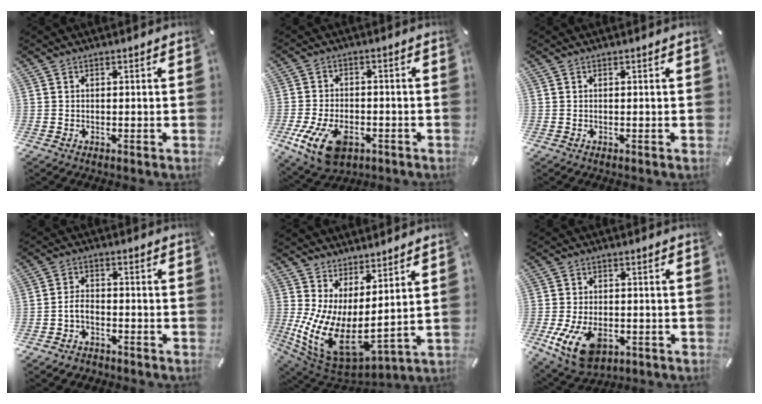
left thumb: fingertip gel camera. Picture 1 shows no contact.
{"total": 11.8, "force": [-5.1, 7.3, 7.8], "torque": [-0.164, 0.009, -0.091]}
{"total": 0.0}
{"total": 4.1, "force": [-2.3, 2.7, 2.2], "torque": [-0.045, 0.014, -0.046]}
{"total": 11.0, "force": [-0.3, 6.0, 9.2], "torque": [-0.182, -0.043, 0.008]}
{"total": 11.3, "force": [-3.9, 7.1, 7.8], "torque": [-0.152, -0.002, -0.070]}